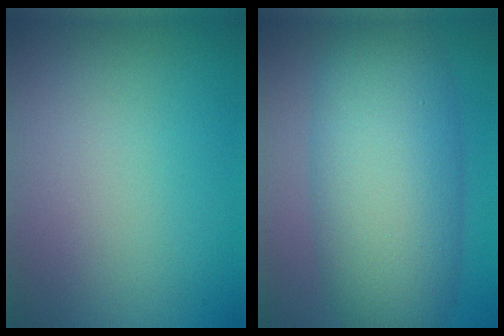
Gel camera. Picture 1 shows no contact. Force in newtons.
{"total": 11.3, "press": 11.3, "slide": 0.3}